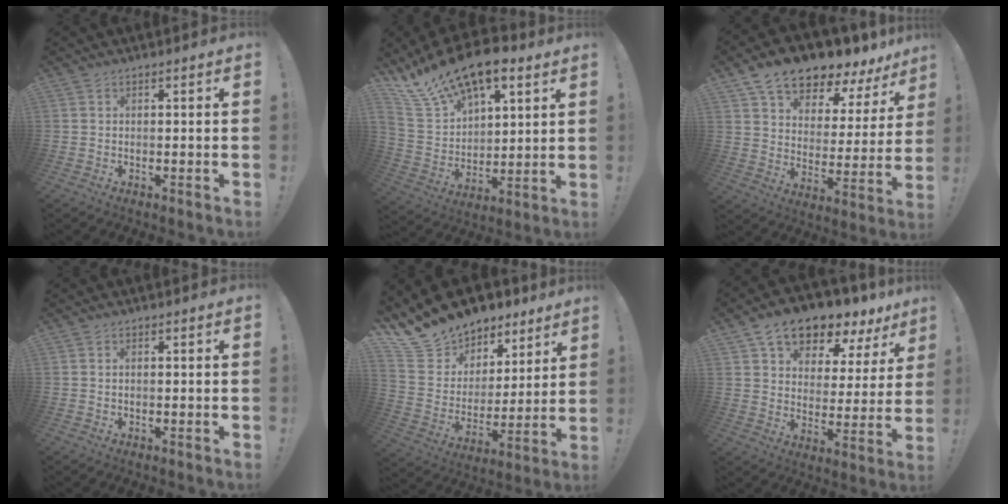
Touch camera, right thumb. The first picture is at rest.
{"total": 17.6, "force": [12.7, 8.6, 8.6], "torque": [-0.154, -0.085, 0.236]}
{"total": 12.2, "force": [10.8, 4.0, 4.2], "torque": [-0.086, -0.092, 0.191]}
{"total": 0.6, "force": [0.0, 0.3, 0.5], "torque": [-0.011, 0.002, 0.000]}
{"total": 14.7, "force": [12.5, 7.4, 2.4], "torque": [-0.068, -0.099, 0.244]}
{"total": 11.8, "force": [9.3, 5.4, 4.8], "torque": [-0.084, -0.072, 0.163]}